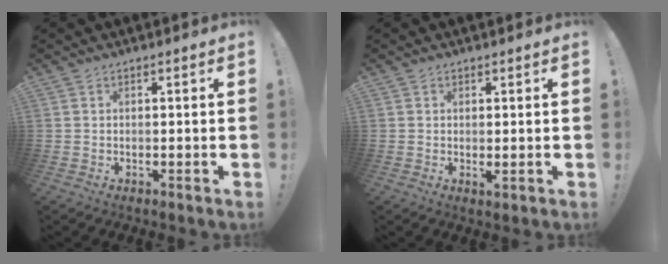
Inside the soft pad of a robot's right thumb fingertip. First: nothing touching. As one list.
[{"total": 1.1, "force": [0.5, 0.5, 0.9], "torque": [-0.012, -0.003, 0.010]}]